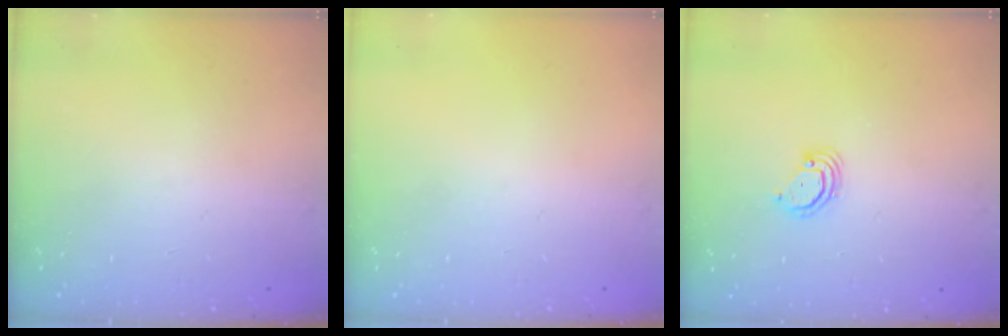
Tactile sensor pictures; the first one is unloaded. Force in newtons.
{"total": 0.0}
{"total": 2.9, "press": 2.9, "slide": 0.3}